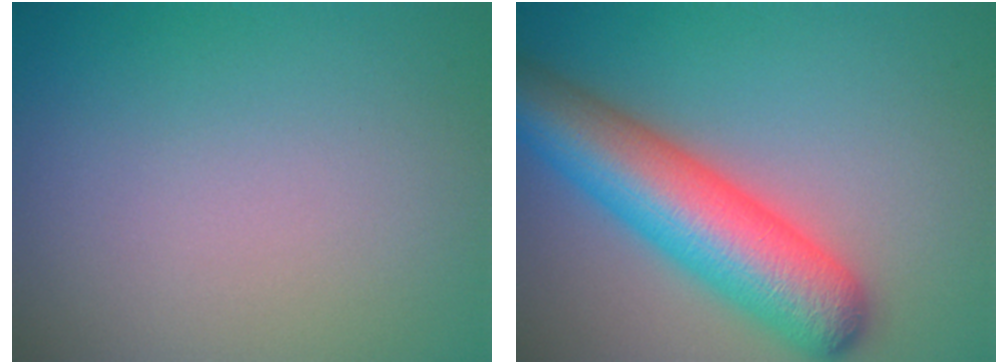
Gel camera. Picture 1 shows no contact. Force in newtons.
{"total": 9.5, "press": 9.5, "slide": 0.4}